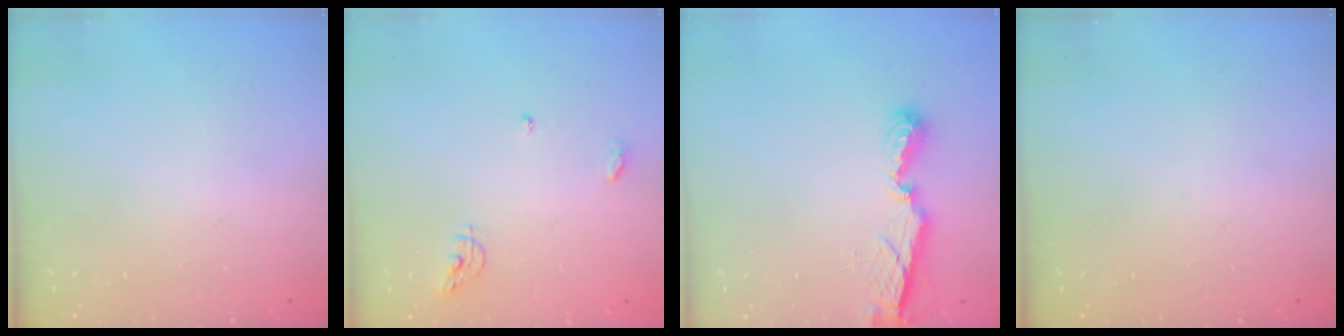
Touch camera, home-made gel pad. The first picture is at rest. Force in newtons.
{"total": 6.3, "press": 6.3, "slide": 0.2}
{"total": 7.2, "press": 7.2, "slide": 0.2}
{"total": 0.0}